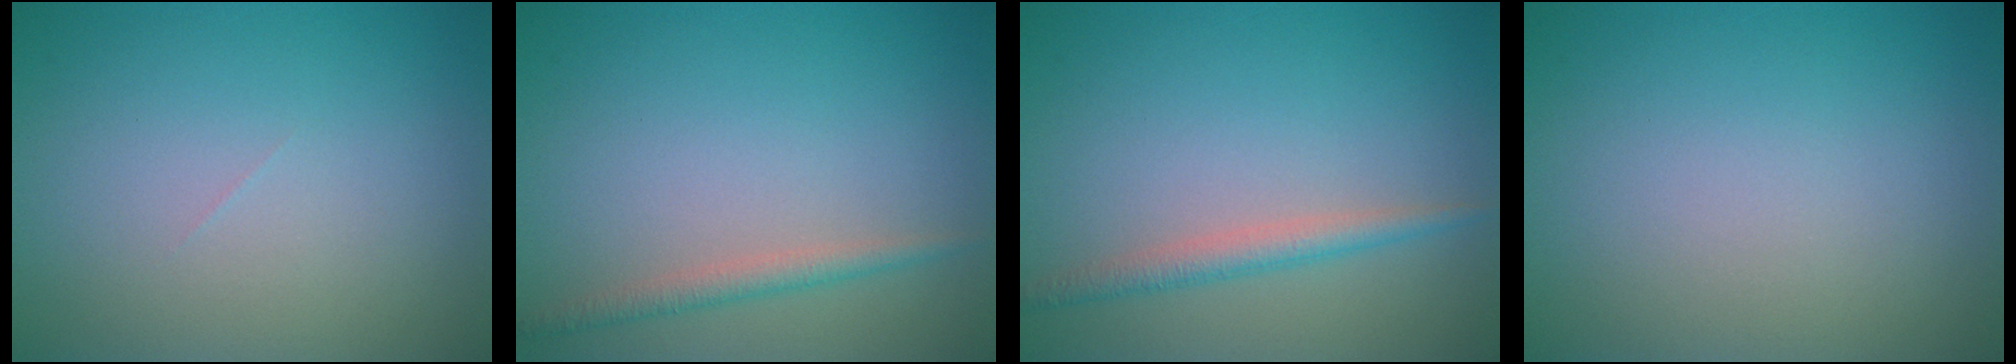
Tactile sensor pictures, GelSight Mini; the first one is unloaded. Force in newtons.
{"total": 1.7, "press": 1.7, "slide": 0.1}
{"total": 2.1, "press": 2.1, "slide": 0.0}
{"total": 0.0}